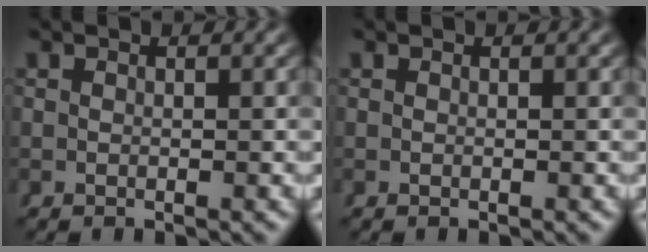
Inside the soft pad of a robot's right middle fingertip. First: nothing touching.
{"total": 0.0}